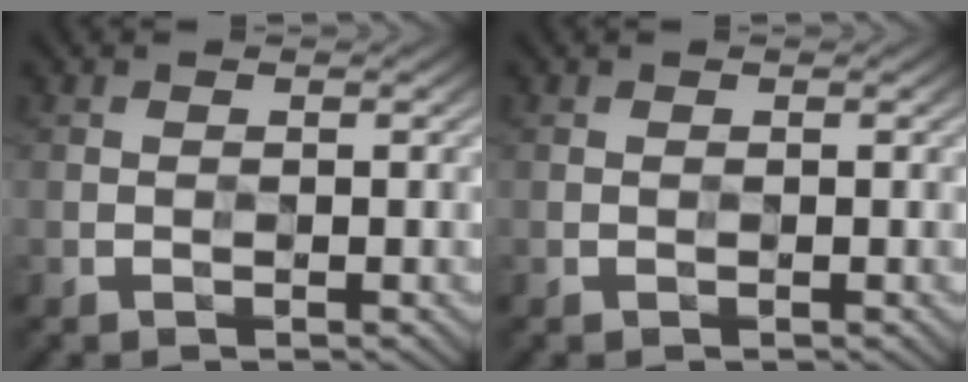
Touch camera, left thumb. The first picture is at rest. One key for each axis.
{"total": 0.0}